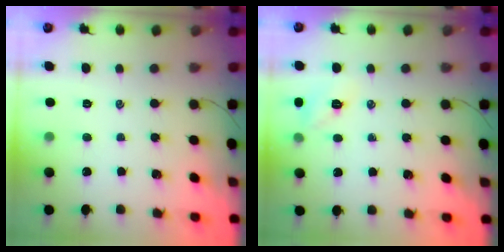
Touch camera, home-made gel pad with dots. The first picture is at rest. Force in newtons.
{"total": 6.9, "press": 6.7, "slide": 1.6}